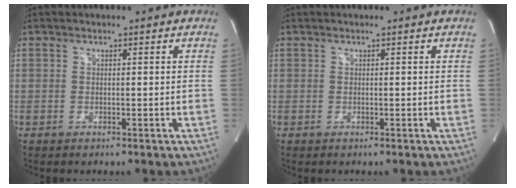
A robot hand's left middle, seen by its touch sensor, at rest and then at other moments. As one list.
[{"total": 0.0}]